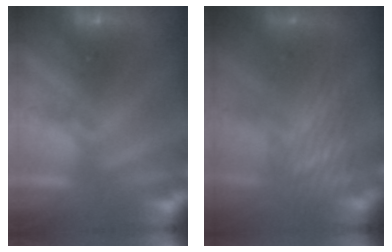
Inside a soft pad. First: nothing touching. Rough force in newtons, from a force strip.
{"total": 2.9}